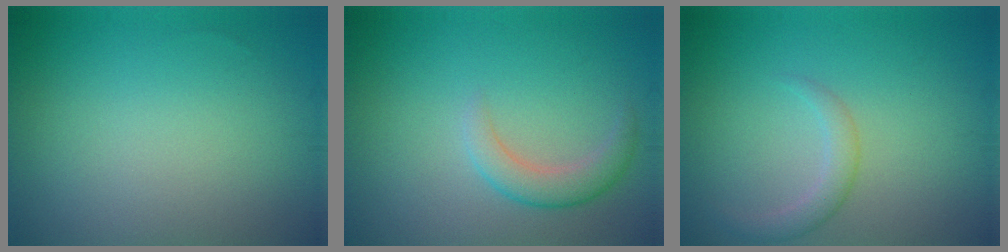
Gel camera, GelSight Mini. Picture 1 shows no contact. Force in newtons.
{"total": 2.5, "press": 2.5, "slide": 0.2}
{"total": 1.8, "press": 1.8, "slide": 0.1}